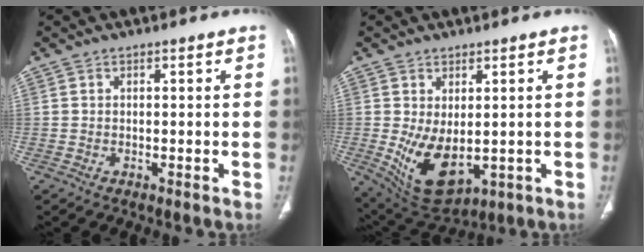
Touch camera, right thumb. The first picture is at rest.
{"total": 10.5, "force": [-1.0, 5.8, 8.7], "torque": [-0.143, -0.014, 0.012]}